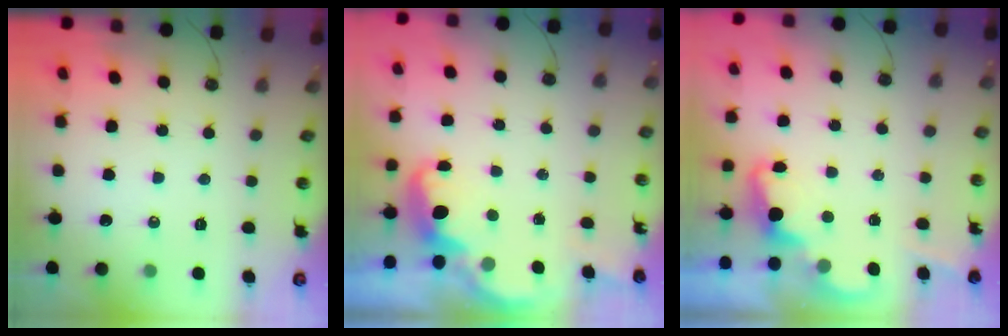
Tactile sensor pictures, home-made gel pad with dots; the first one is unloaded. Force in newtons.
{"total": 2.7, "press": 2.6, "slide": 0.6}
{"total": 2.3, "press": 2.3, "slide": 0.5}